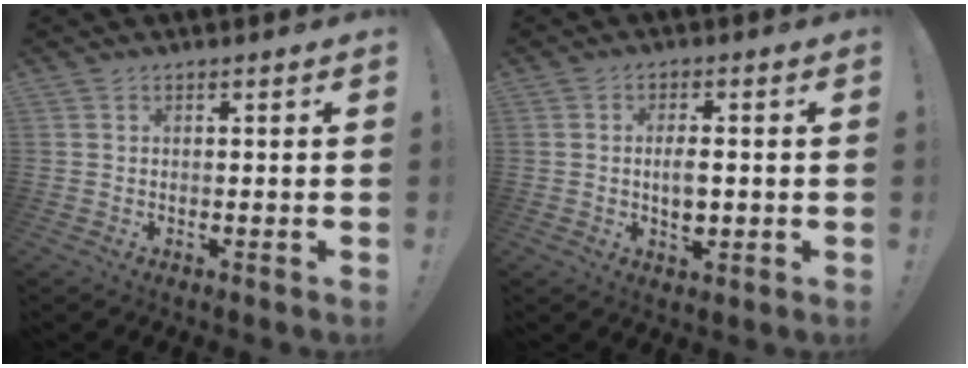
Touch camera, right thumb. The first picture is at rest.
{"total": 4.9, "force": [-0.2, 2.4, 4.2], "torque": [-0.064, 0.000, -0.008]}